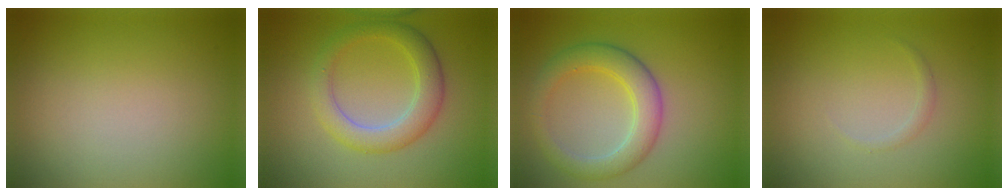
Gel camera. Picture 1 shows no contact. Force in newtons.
{"total": 4.0, "press": 4.0, "slide": 0.1}
{"total": 4.4, "press": 4.3, "slide": 0.2}
{"total": 0.6, "press": 0.6, "slide": 0.0}